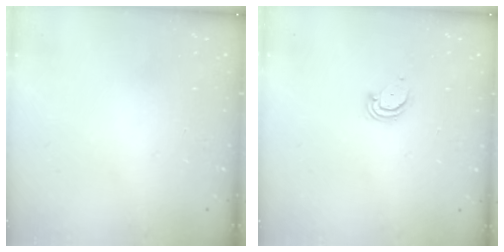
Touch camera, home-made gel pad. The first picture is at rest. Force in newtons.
{"total": 3.0, "press": 3.0, "slide": 0.2}